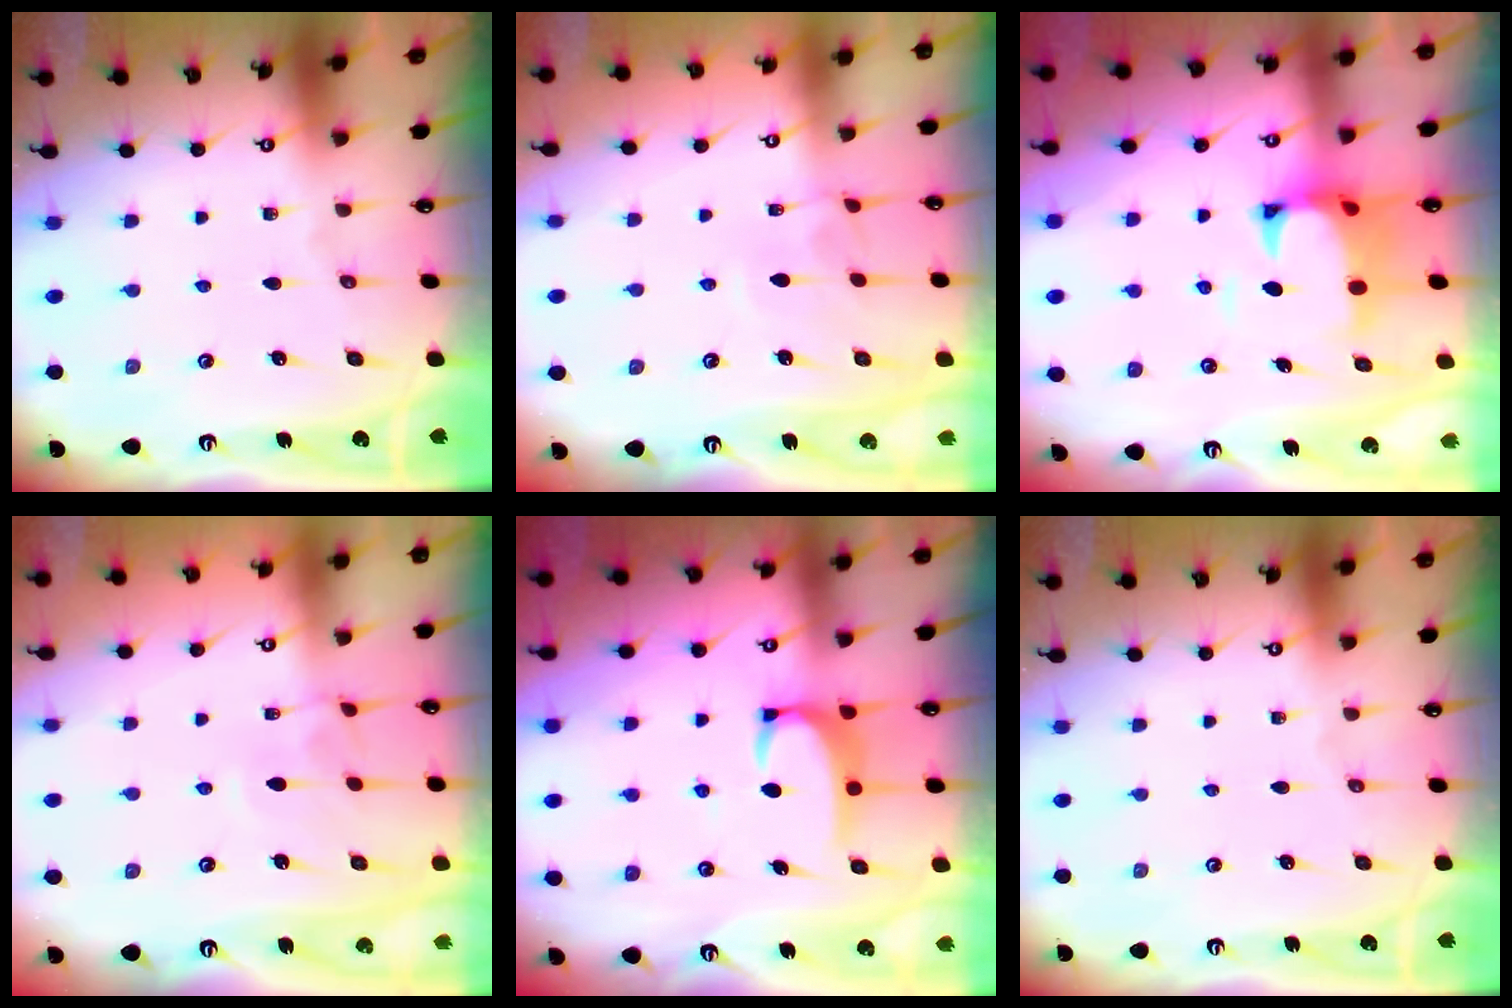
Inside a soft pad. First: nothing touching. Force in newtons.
{"total": 3.0, "press": 3.0, "slide": 0.3}
{"total": 2.6, "press": 2.4, "slide": 1.1}
{"total": 3.5, "press": 3.5, "slide": 0.2}
{"total": 3.3, "press": 3.3, "slide": 0.3}
{"total": 0.0}